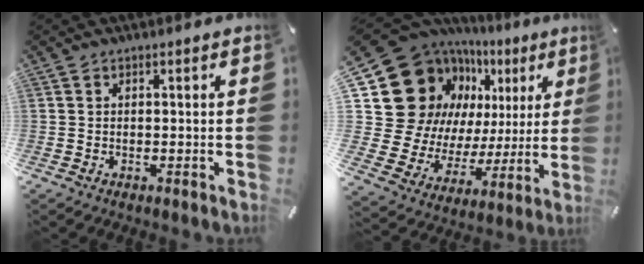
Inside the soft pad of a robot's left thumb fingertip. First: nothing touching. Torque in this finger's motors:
{"motor_torque": [0.93, 0.79, 1.21, -0.68, 0.27]}